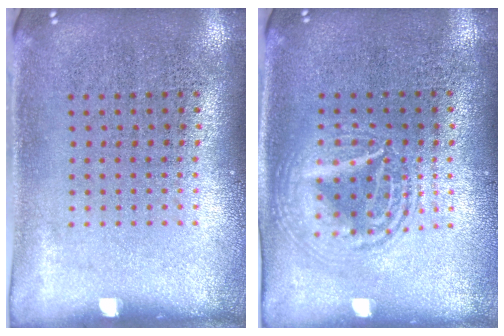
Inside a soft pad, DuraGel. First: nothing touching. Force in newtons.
{"total": 1.8, "press": 1.8, "slide": 0.2}